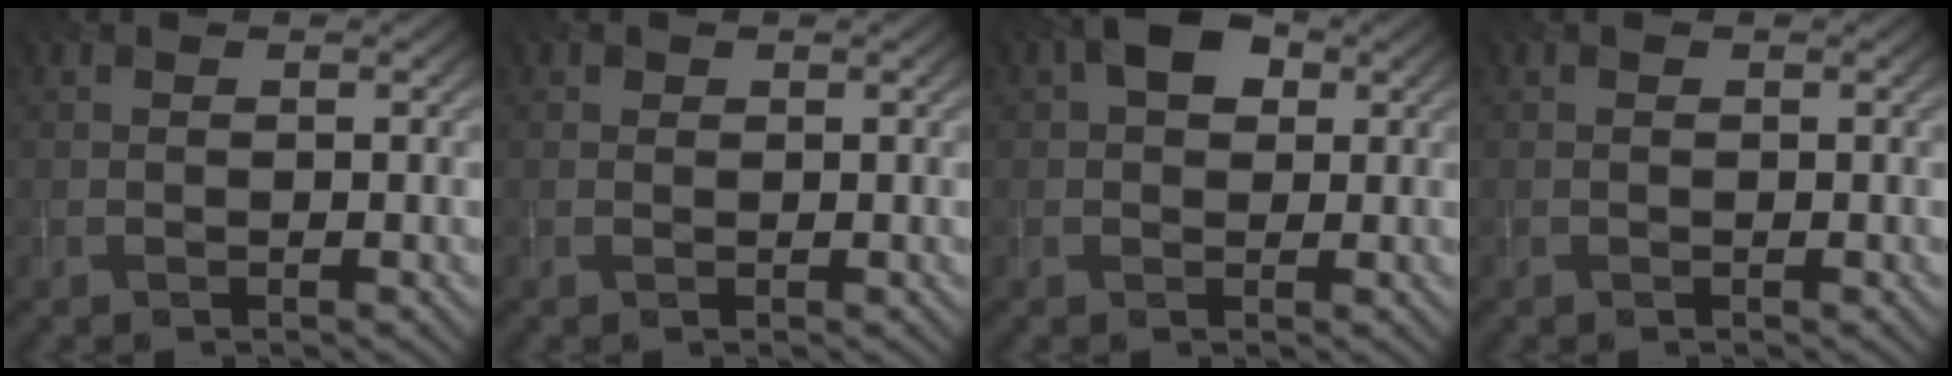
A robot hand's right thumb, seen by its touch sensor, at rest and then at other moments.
{"total": 0.8, "force": [0.4, 0.7, 0.1], "torque": [0.004, 0.004, 0.000]}
{"total": 4.2, "force": [1.5, 2.8, 2.8], "torque": [-0.048, 0.017, 0.007]}
{"total": 0.0}